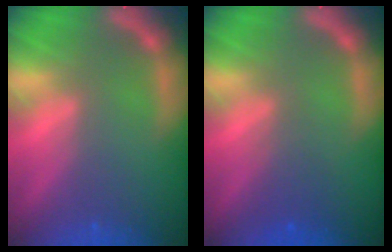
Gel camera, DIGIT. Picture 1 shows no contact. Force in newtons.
{"total": 1.9}